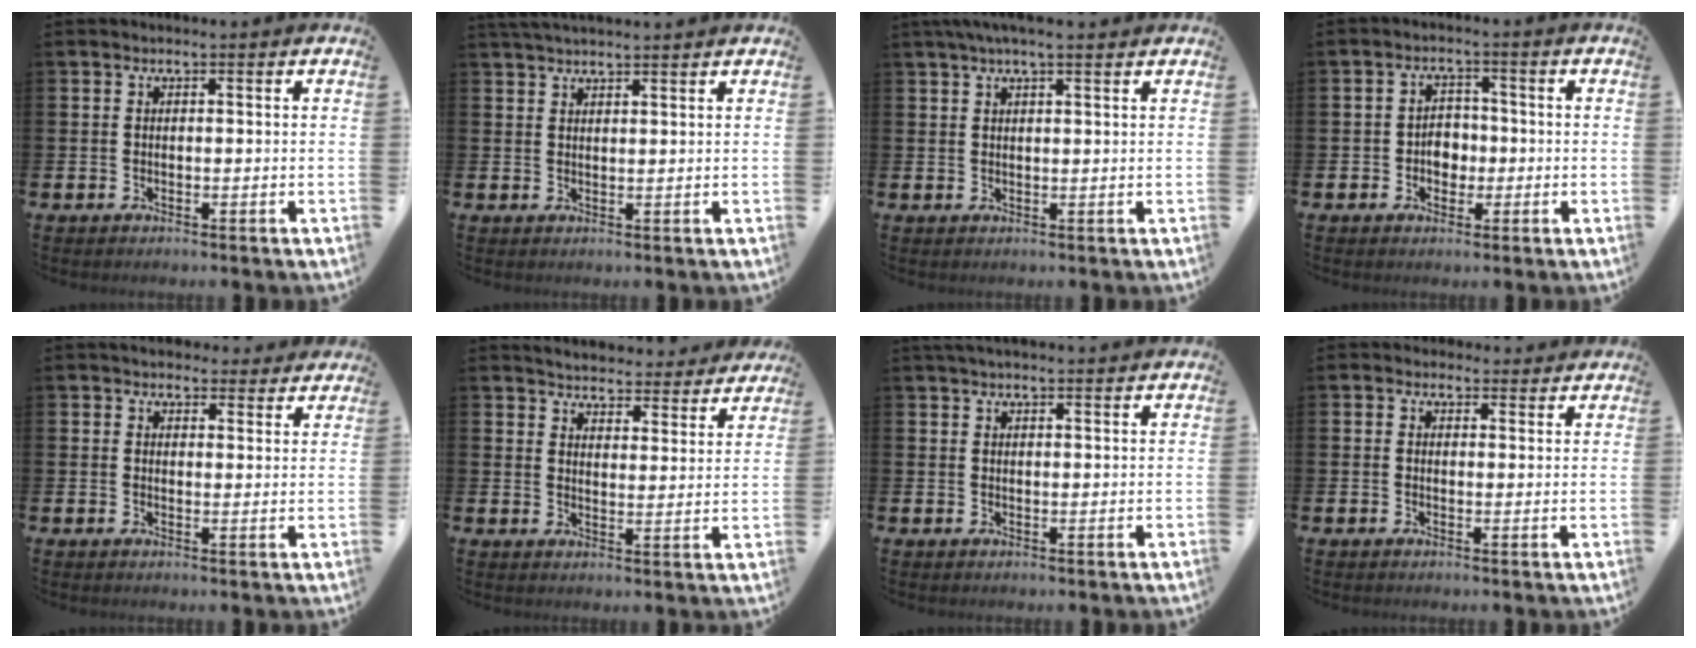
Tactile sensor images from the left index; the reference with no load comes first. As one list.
[{"total": 2.4, "force": [2.4, 0.1, 0.5], "torque": [-0.015, -0.005, 0.044]}, {"total": 3.4, "force": [2.7, 0.5, 2.0], "torque": [-0.030, -0.004, 0.046]}, {"total": 3.2, "force": [-0.6, 2.6, 1.7], "torque": [-0.025, 0.003, -0.018]}, {"total": 3.6, "force": [3.3, 1.3, 0.1], "torque": [-0.005, -0.013, 0.061]}, {"total": 4.6, "force": [4.5, 0.7, -0.2], "torque": [-0.017, -0.037, 0.078]}, {"total": 2.1, "force": [2.0, 0.2, 0.6], "torque": [-0.008, -0.007, 0.035]}, {"total": 2.2, "force": [2.0, 0.9, -0.2], "torque": [0.005, -0.005, 0.036]}]